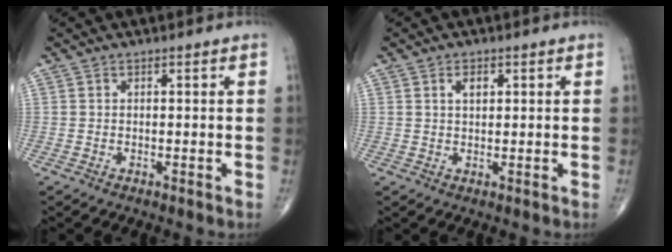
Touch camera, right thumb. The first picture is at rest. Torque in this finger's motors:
{"motor_torque": [0.39, 0.71, 0.42, 0.16, 0.02]}